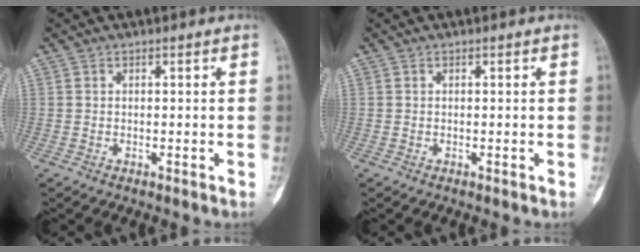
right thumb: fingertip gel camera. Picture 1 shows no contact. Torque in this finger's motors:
{"motor_torque": [0.05, 0.09, 0.03, -0.12, 0.09]}